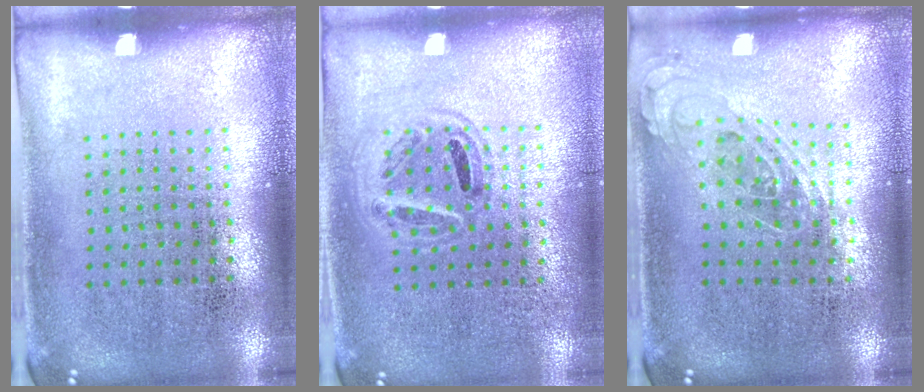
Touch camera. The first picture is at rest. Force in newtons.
{"total": 0.9, "press": 0.8, "slide": 0.3}
{"total": 0.7, "press": 0.7, "slide": 0.3}